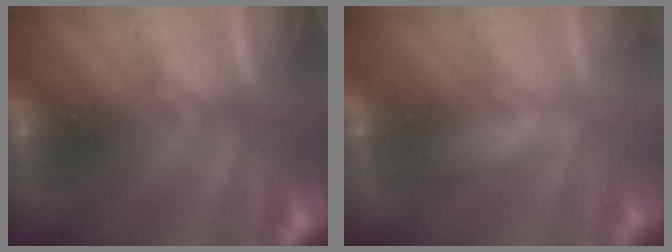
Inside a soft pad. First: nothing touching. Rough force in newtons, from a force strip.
{"total": 2.4}